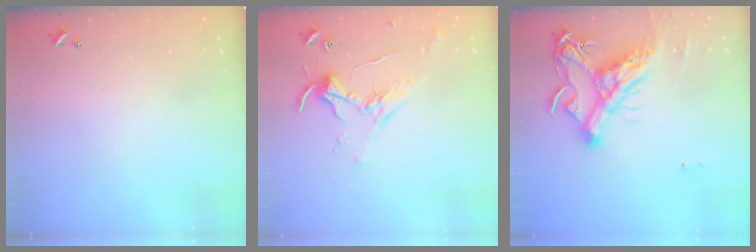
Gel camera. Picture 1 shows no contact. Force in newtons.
{"total": 1.6, "press": 1.5, "slide": 0.5}
{"total": 11.1, "press": 10.9, "slide": 1.8}